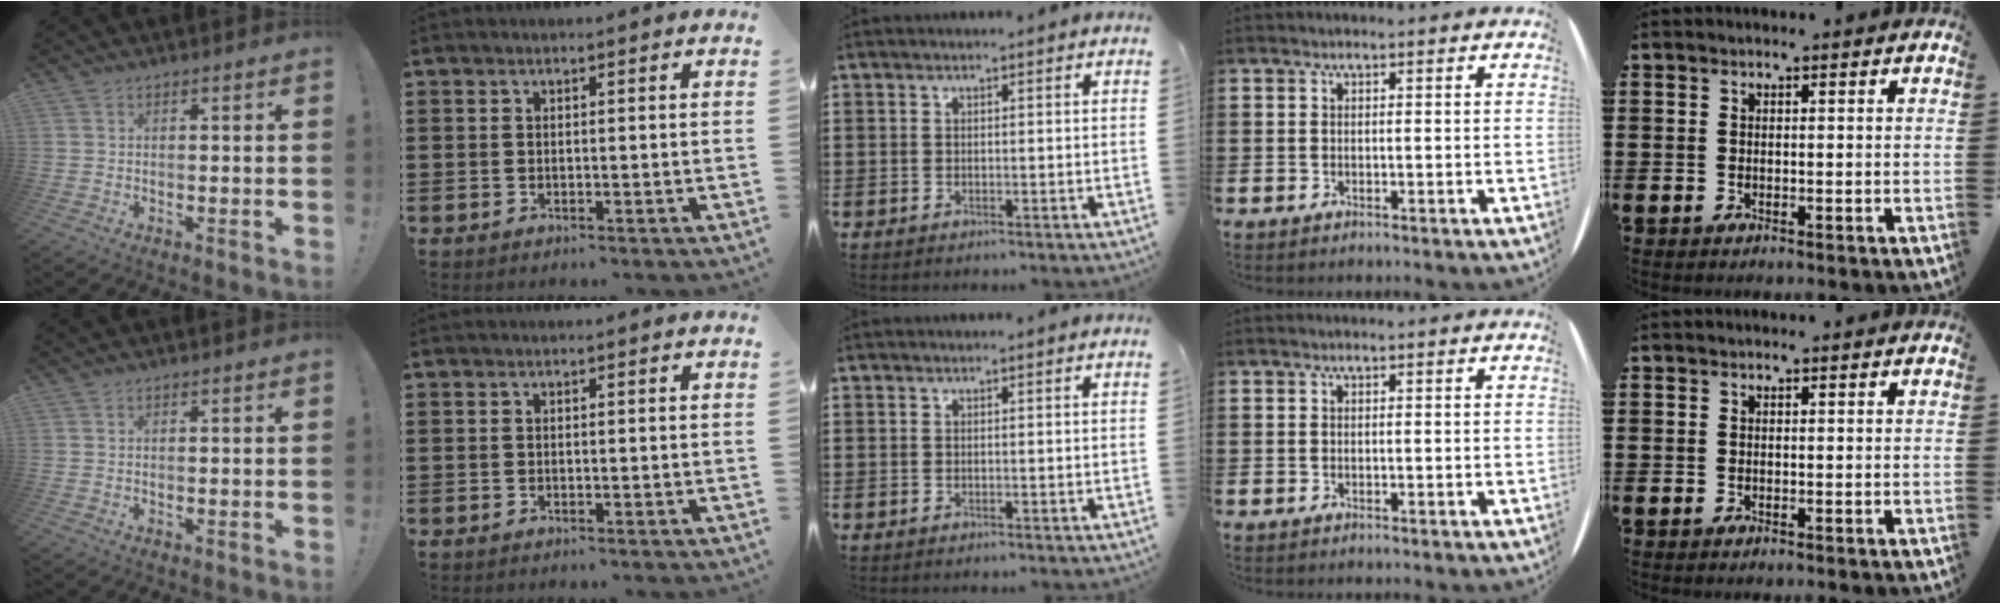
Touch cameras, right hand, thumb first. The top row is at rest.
{}